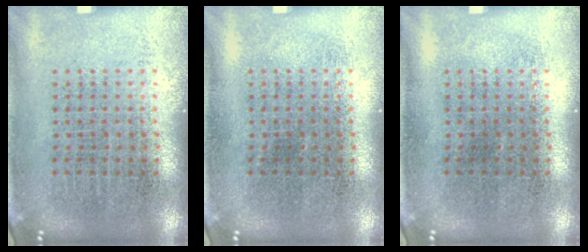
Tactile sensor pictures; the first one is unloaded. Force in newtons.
{"total": 0.0}
{"total": 0.0}